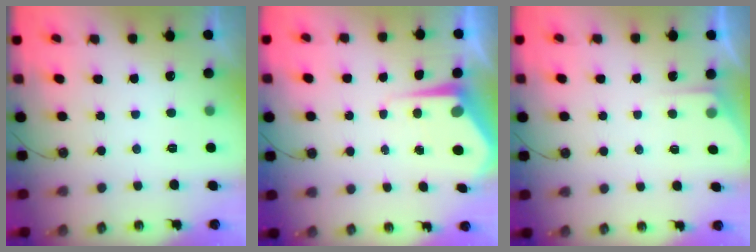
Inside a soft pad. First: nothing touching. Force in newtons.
{"total": 5.5, "press": 5.5, "slide": 0.4}
{"total": 3.5, "press": 3.5, "slide": 0.5}